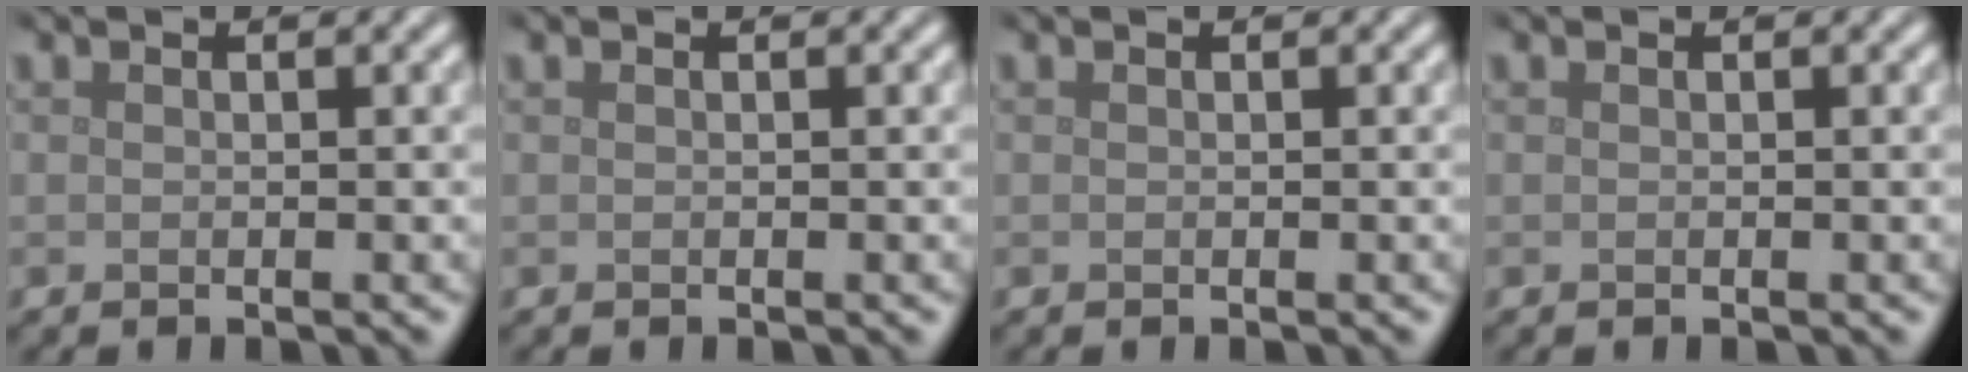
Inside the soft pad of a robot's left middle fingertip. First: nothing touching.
{"total": 0.0}
{"total": 0.0}
{"total": 0.0}